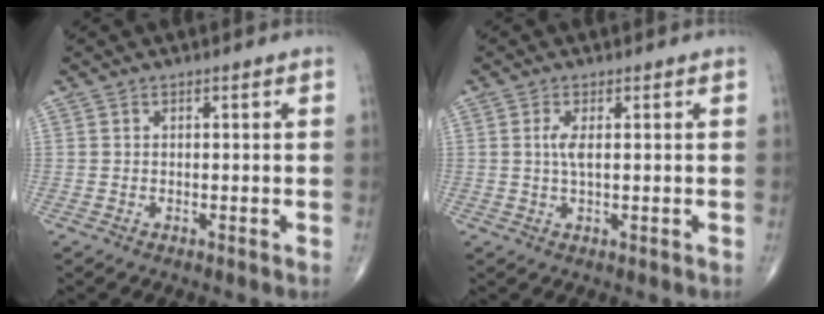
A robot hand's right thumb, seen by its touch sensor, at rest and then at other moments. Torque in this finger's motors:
{"motor_torque": [0.35, -0.44, -0.38, -0.17, -0.05]}